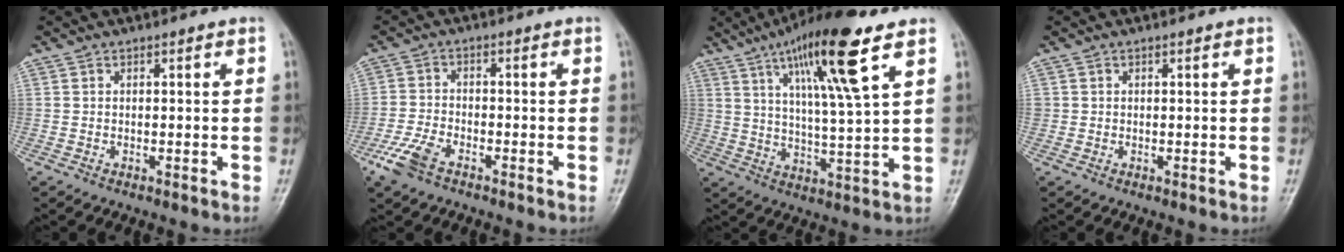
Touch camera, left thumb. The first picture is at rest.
{"total": 6.0, "force": [-3.8, 2.8, 3.6], "torque": [-0.085, 0.009, -0.077]}
{"total": 16.6, "force": [8.5, 2.2, 14.0], "torque": [-0.240, -0.029, 0.146]}
{"total": 0.6, "force": [0.1, 0.6, 0.1], "torque": [0.007, 0.003, 0.002]}